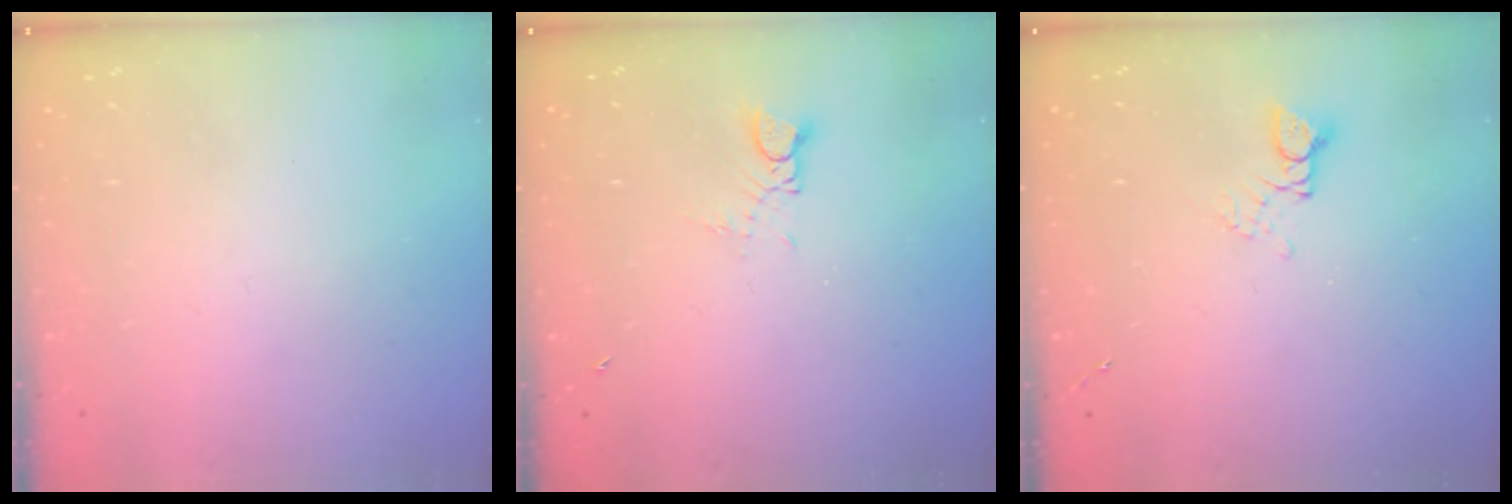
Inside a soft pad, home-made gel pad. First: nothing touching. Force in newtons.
{"total": 3.0, "press": 2.9, "slide": 0.3}
{"total": 2.6, "press": 2.6, "slide": 0.1}